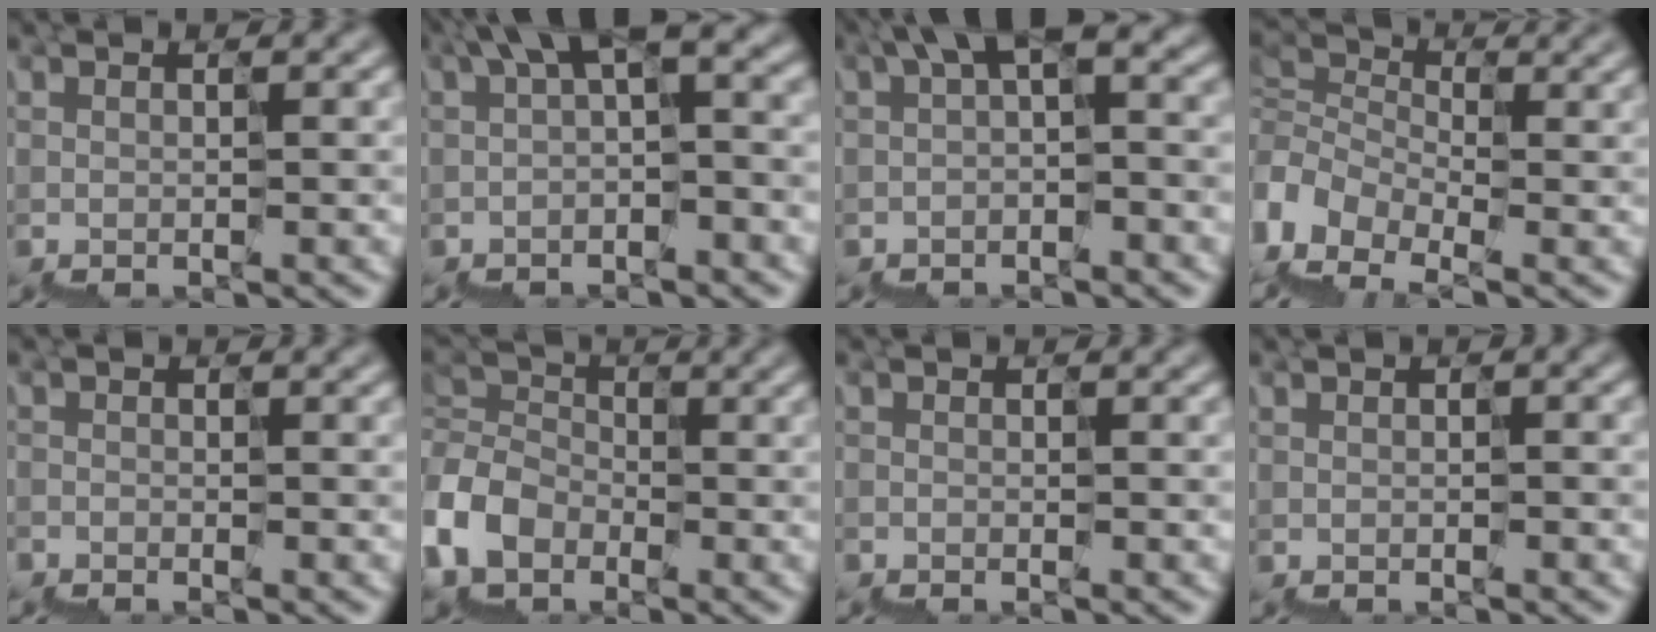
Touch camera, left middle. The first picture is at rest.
{"total": 4.6, "force": [1.2, 1.7, 4.1], "torque": [-0.069, 0.013, 0.013]}
{"total": 3.2, "force": [0.4, 1.2, 3.0], "torque": [-0.053, 0.009, 0.000]}
{"total": 3.8, "force": [-3.4, 1.8, -0.3], "torque": [-0.001, -0.004, -0.088]}
{"total": 1.4, "force": [-1.1, -0.4, -0.8], "torque": [0.011, -0.005, -0.026]}
{"total": 5.2, "force": [-4.7, 2.1, -0.9], "torque": [0.007, -0.004, -0.105]}
{"total": 1.1, "force": [-0.8, -0.3, -0.6], "torque": [0.007, -0.004, -0.017]}
{"total": 0.8, "force": [-0.4, 0.4, 0.5], "torque": [-0.006, 0.002, -0.009]}